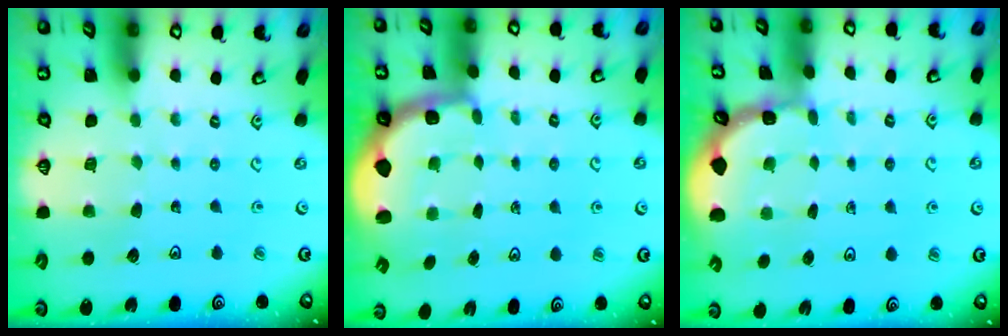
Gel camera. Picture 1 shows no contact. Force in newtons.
{"total": 2.4, "press": 1.1, "slide": 2.1}
{"total": 1.5, "press": 1.4, "slide": 0.3}